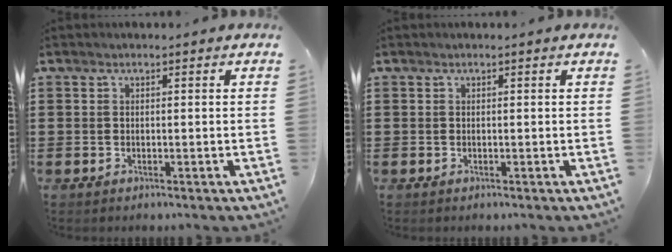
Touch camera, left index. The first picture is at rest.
{"total": 0.0}